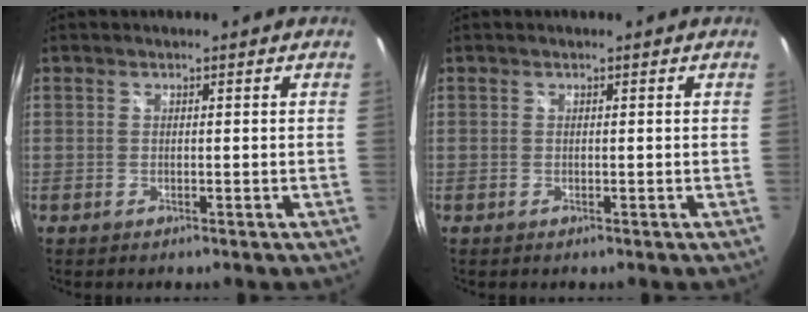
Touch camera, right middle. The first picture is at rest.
{"total": 0.0}